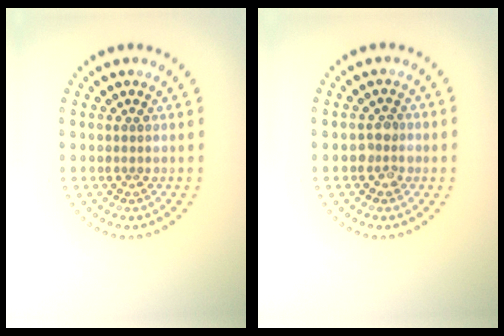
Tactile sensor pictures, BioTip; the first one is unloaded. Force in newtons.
{"total": 1.7, "press": 1.7, "slide": 0.4}